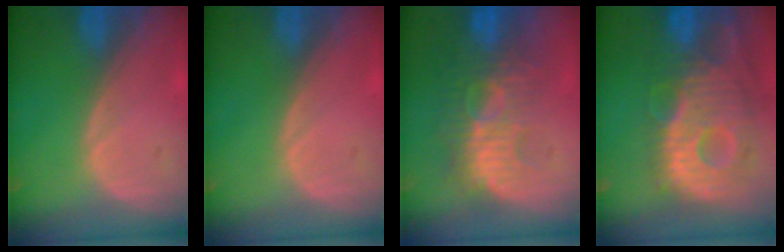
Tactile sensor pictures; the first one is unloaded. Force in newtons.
{"total": 0.0}
{"total": 9.5, "press": 9.0, "slide": 3.2}
{"total": 13.4, "press": 11.6, "slide": 6.6}